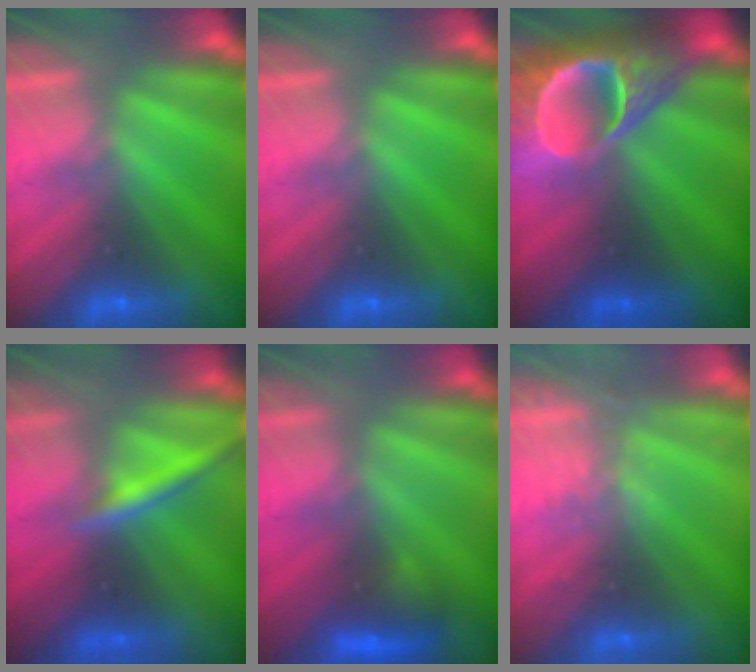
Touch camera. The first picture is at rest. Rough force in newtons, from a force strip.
{"total": 0.0}
{"total": 9.8}
{"total": 2.4}
{"total": 2.9}
{"total": 2.2}